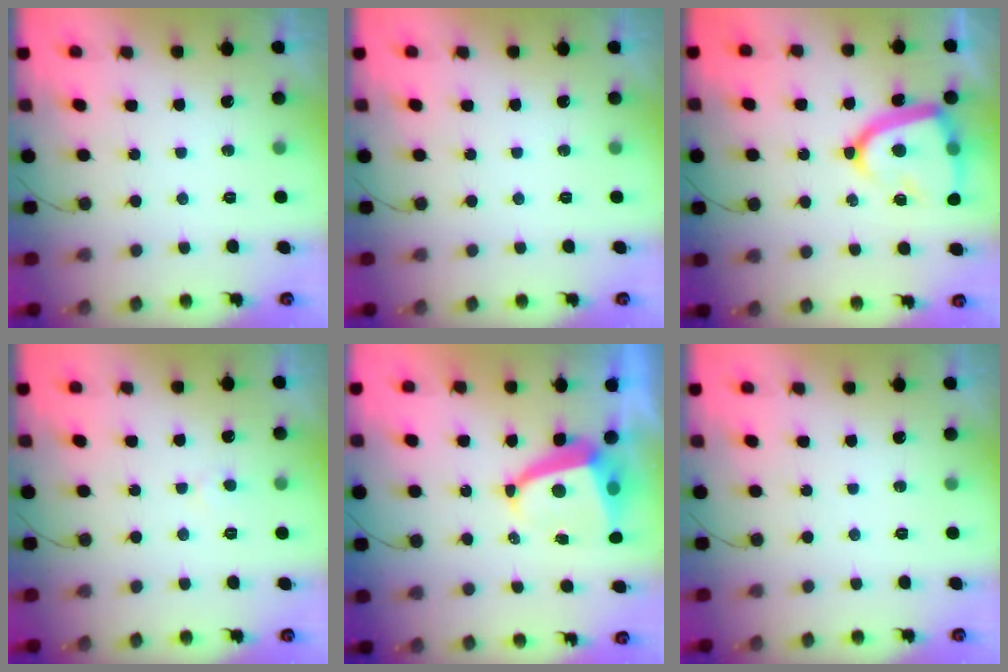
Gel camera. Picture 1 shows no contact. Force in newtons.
{"total": 0.0}
{"total": 16.9, "press": 16.9, "slide": 1.4}
{"total": 2.6, "press": 2.6, "slide": 0.2}
{"total": 7.2, "press": 7.1, "slide": 1.0}
{"total": 0.0}